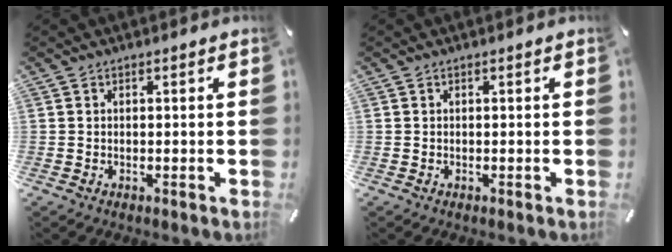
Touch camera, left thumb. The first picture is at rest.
{"total": 0.0}